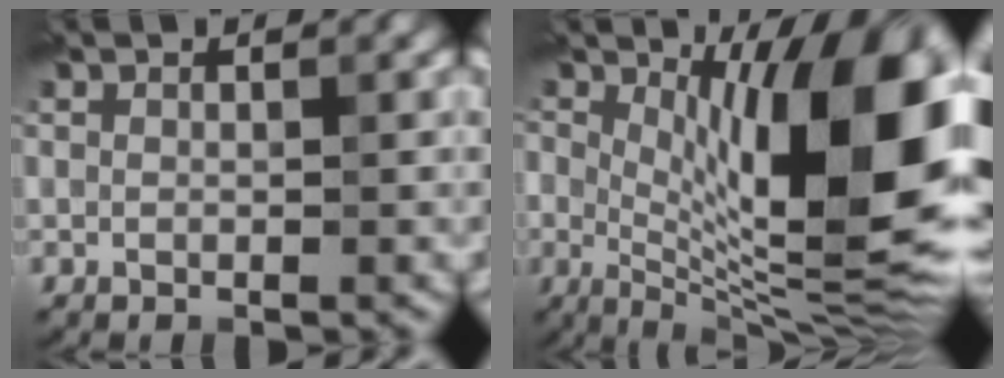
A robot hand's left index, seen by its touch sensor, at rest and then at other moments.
{"total": 15.5, "force": [2.2, 5.6, 14.3], "torque": [-0.191, 0.006, 0.032]}